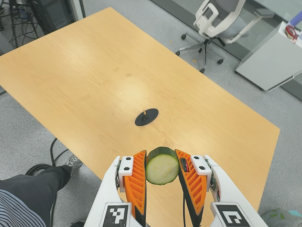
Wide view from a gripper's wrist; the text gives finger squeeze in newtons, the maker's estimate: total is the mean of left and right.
{"total": 10.1, "left": 9.6, "right": 10.7}